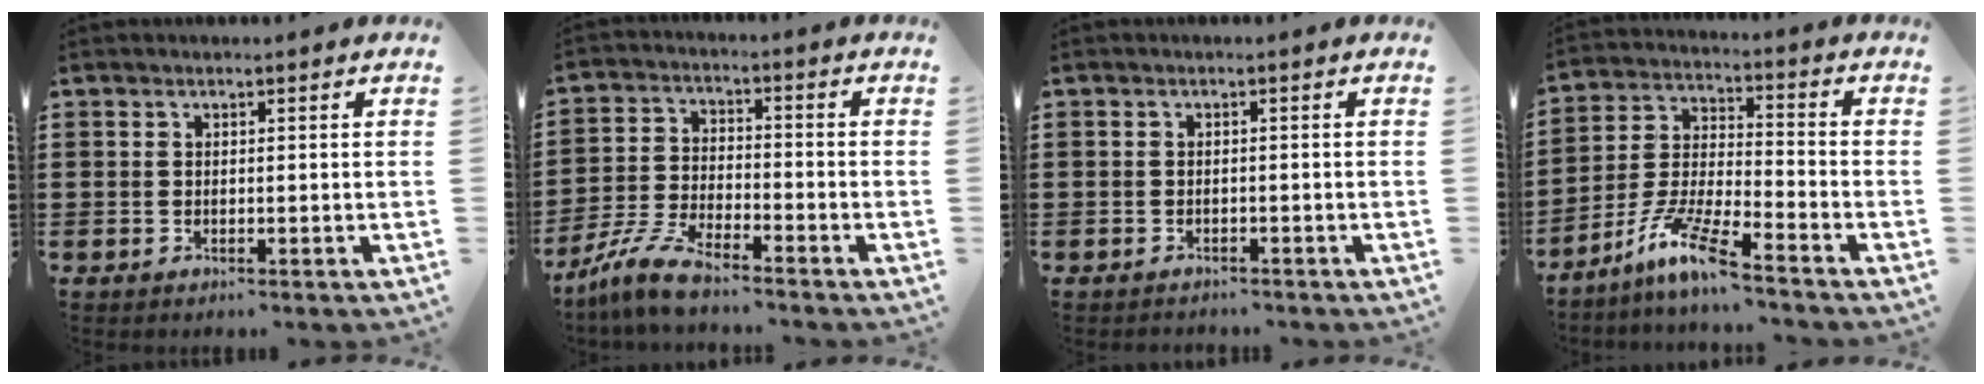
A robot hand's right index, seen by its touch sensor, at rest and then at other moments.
{"total": 7.2, "force": [-6.3, 0.8, 3.3], "torque": [-0.082, -0.003, -0.127]}
{"total": 0.9, "force": [-0.8, 0.3, 0.0], "torque": [-0.003, 0.001, -0.019]}
{"total": 9.4, "force": [-7.2, 0.7, 6.1], "torque": [-0.133, -0.004, -0.143]}